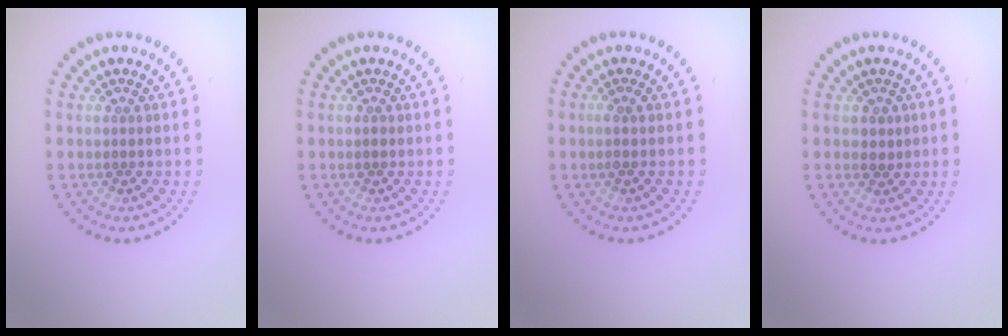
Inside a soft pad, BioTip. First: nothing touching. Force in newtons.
{"total": 0.5, "press": 0.5, "slide": 0.1}
{"total": 0.7, "press": 0.5, "slide": 0.4}
{"total": 0.7, "press": 0.5, "slide": 0.5}